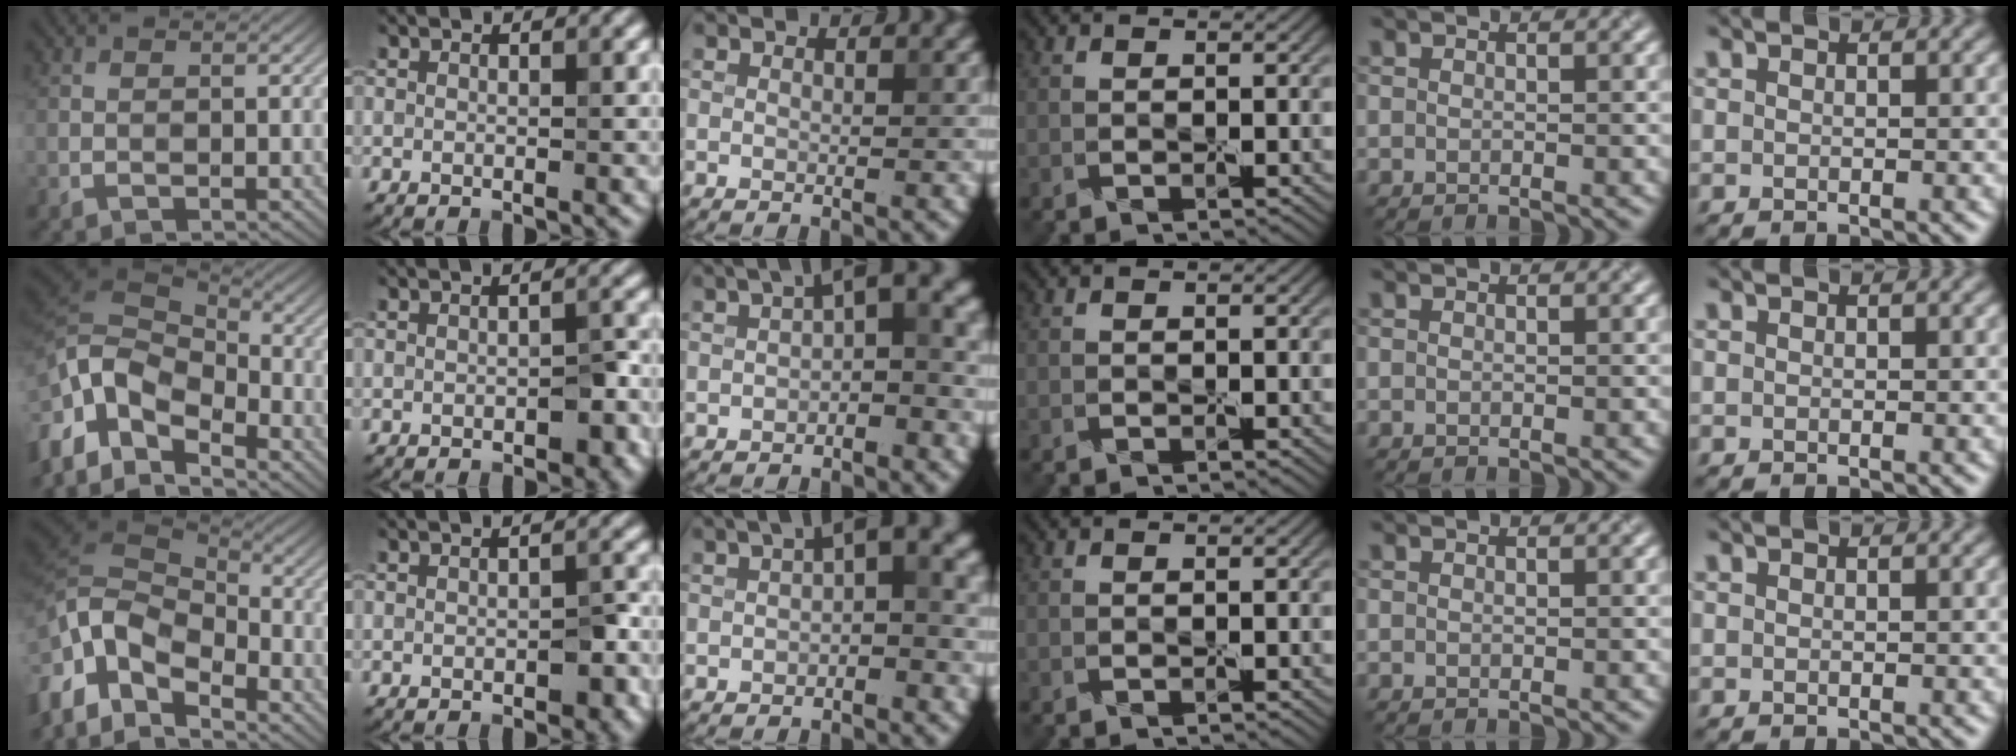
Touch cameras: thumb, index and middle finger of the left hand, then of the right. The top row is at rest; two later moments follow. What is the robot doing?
{"motion": "peel", "object": "velcro strap"}